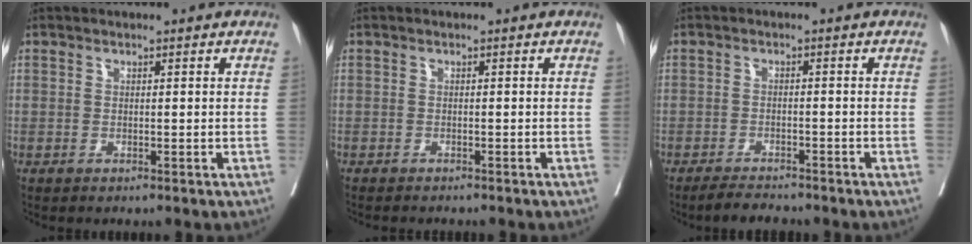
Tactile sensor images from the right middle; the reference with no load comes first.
{"total": 3.9, "force": [-3.5, 0.7, 1.6], "torque": [-0.019, -0.004, -0.042]}
{"total": 3.5, "force": [-3.3, 0.6, 1.0], "torque": [-0.021, -0.010, -0.056]}